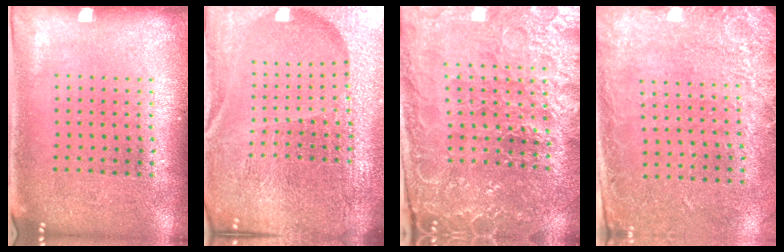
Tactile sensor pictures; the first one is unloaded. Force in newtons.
{"total": 6.8, "press": 5.9, "slide": 3.4}
{"total": 4.2, "press": 4.1, "slide": 0.9}
{"total": 2.6, "press": 2.0, "slide": 1.7}